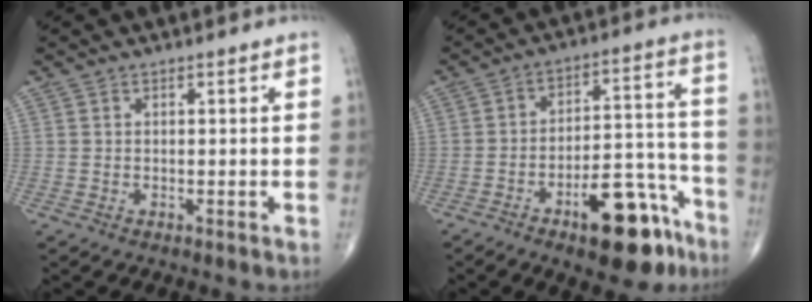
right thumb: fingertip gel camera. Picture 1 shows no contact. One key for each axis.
{"total": 16.2, "fx": -9.4, "fy": 6.5, "fz": 11.4, "tx": -0.127, "ty": 0.081, "tz": -0.134}